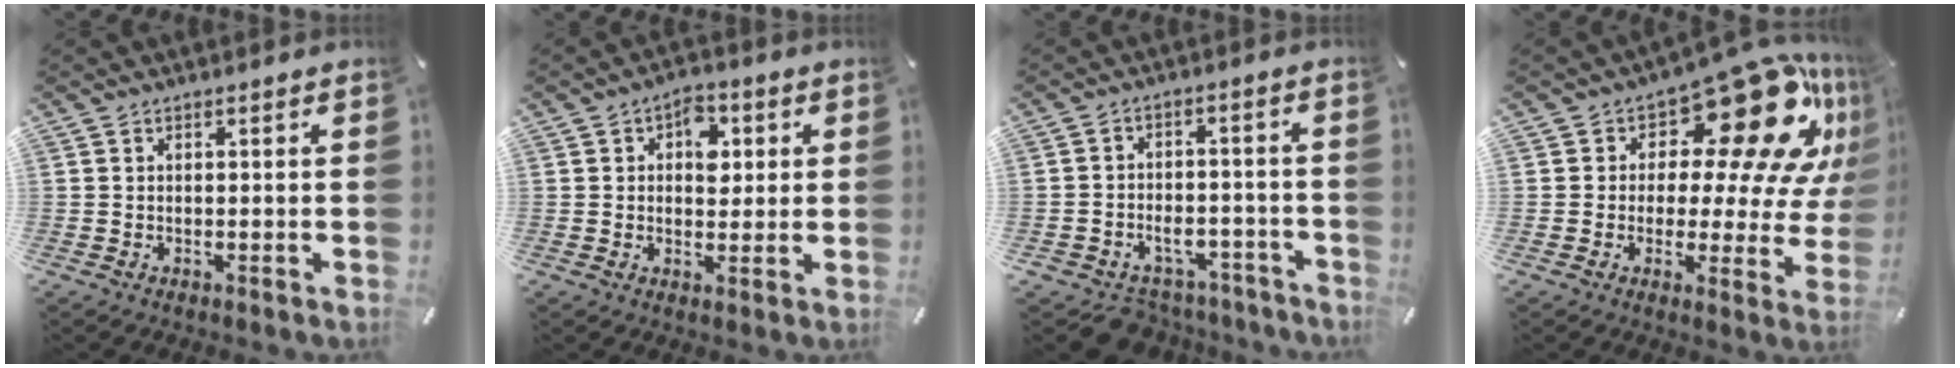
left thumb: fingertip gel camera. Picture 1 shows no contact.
{"total": 6.6, "force": [1.4, 4.7, 4.4], "torque": [-0.044, -0.005, 0.014]}
{"total": 6.7, "force": [-3.0, 5.5, 2.4], "torque": [-0.048, 0.021, -0.048]}
{"total": 21.2, "force": [11.3, 9.5, 15.2], "torque": [-0.194, -0.095, 0.184]}